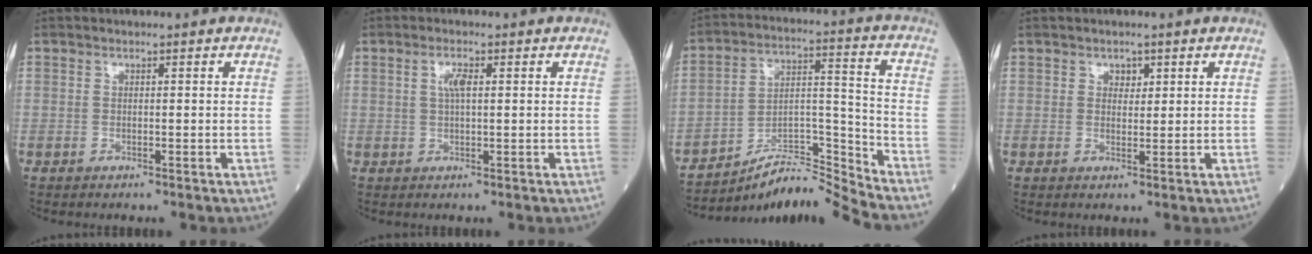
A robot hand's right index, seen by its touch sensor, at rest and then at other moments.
{"total": 2.2, "force": [0.6, 0.5, 2.1], "torque": [-0.045, 0.004, 0.011]}
{"total": 11.6, "force": [-11.2, -1.5, 2.2], "torque": [-0.030, 0.050, -0.198]}
{"total": 1.6, "force": [0.8, 1.1, 0.8], "torque": [-0.006, -0.002, 0.012]}